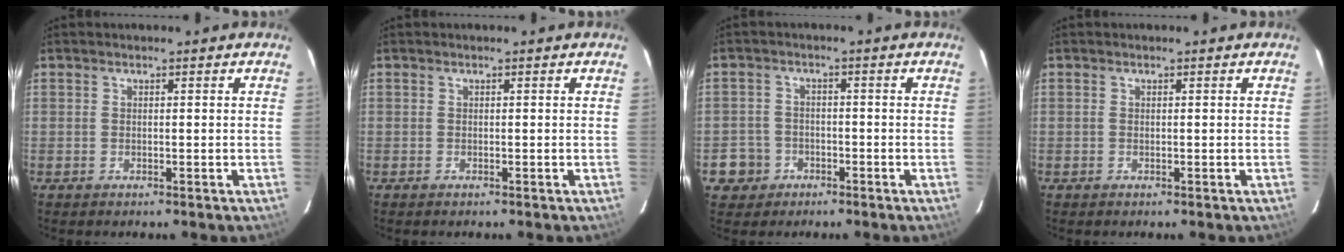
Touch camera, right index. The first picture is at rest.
{"total": 0.0}
{"total": 5.4, "force": [-2.4, 4.8, 0.6], "torque": [-0.023, 0.023, -0.038]}
{"total": 0.0}